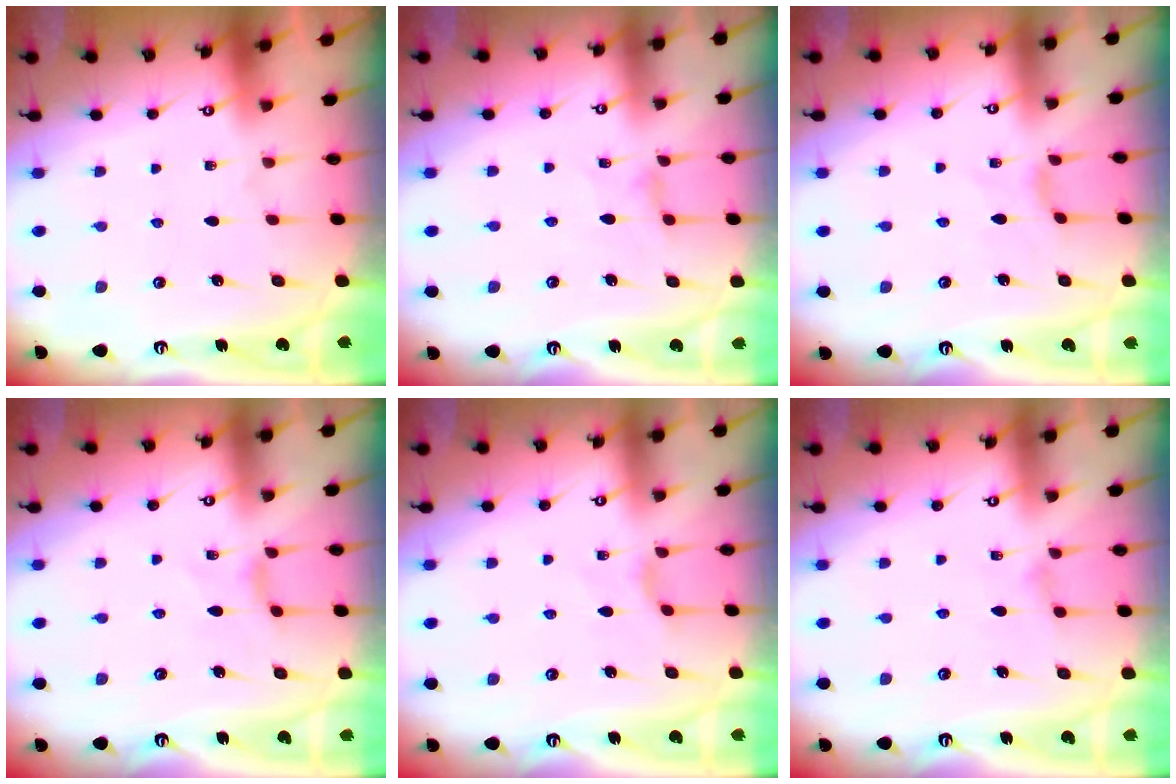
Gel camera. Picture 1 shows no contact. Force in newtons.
{"total": 2.3, "press": 2.2, "slide": 0.6}
{"total": 0.0}
{"total": 2.1, "press": 2.1, "slide": 0.4}
{"total": 2.1, "press": 2.0, "slide": 0.5}
{"total": 1.6, "press": 1.6, "slide": 0.4}